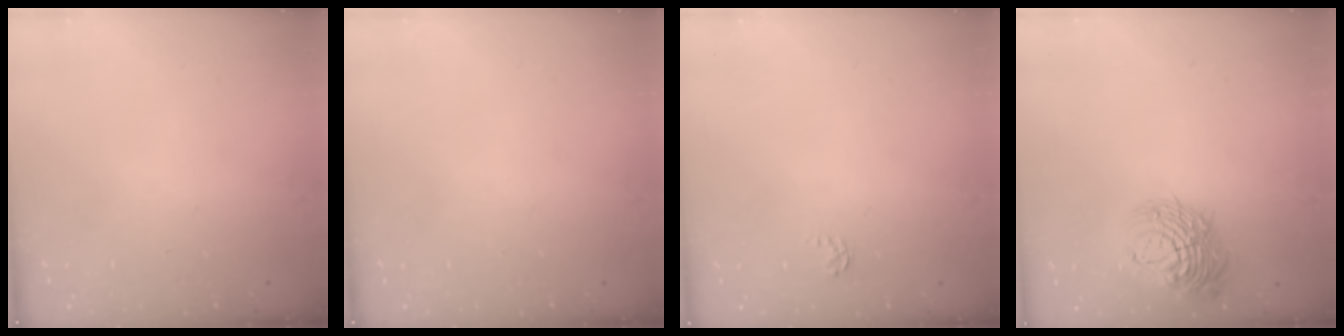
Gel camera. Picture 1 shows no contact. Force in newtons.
{"total": 0.0}
{"total": 2.6, "press": 2.6, "slide": 0.3}
{"total": 13.6, "press": 13.4, "slide": 1.9}